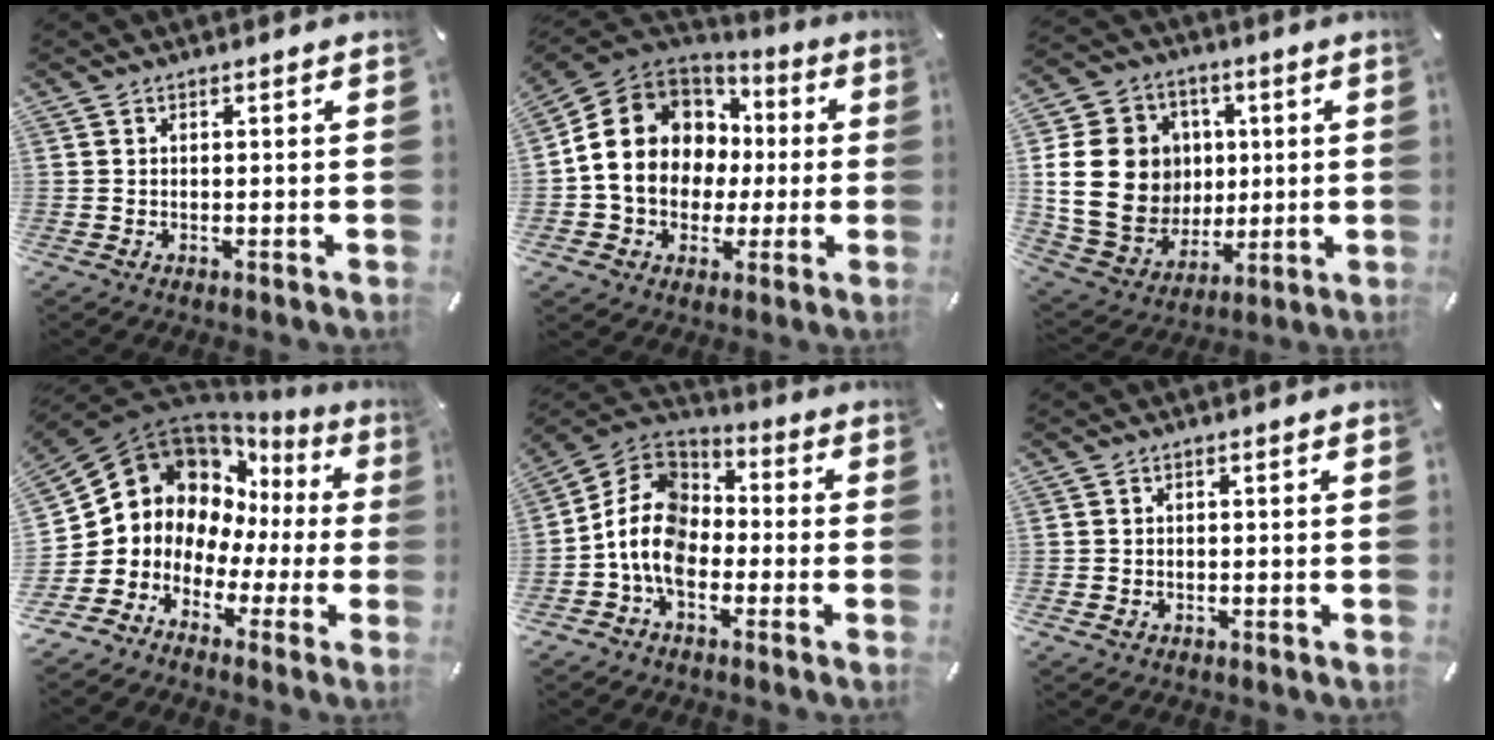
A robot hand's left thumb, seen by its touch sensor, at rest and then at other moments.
{"total": 15.4, "force": [-0.8, 13.7, 7.1], "torque": [-0.155, 0.011, -0.010]}
{"total": 20.4, "force": [2.5, 17.9, 9.5], "torque": [-0.190, -0.002, 0.067]}
{"total": 10.7, "force": [3.9, 9.5, 2.7], "torque": [-0.083, -0.061, 0.077]}
{"total": 11.9, "force": [-4.5, 8.6, 6.8], "torque": [-0.160, 0.028, -0.087]}
{"total": 1.0, "force": [-0.3, 0.8, 0.4], "torque": [-0.008, 0.003, -0.008]}